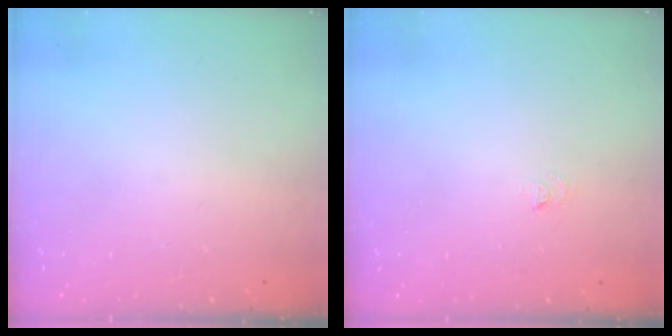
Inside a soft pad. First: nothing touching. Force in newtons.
{"total": 2.8, "press": 2.8, "slide": 0.3}